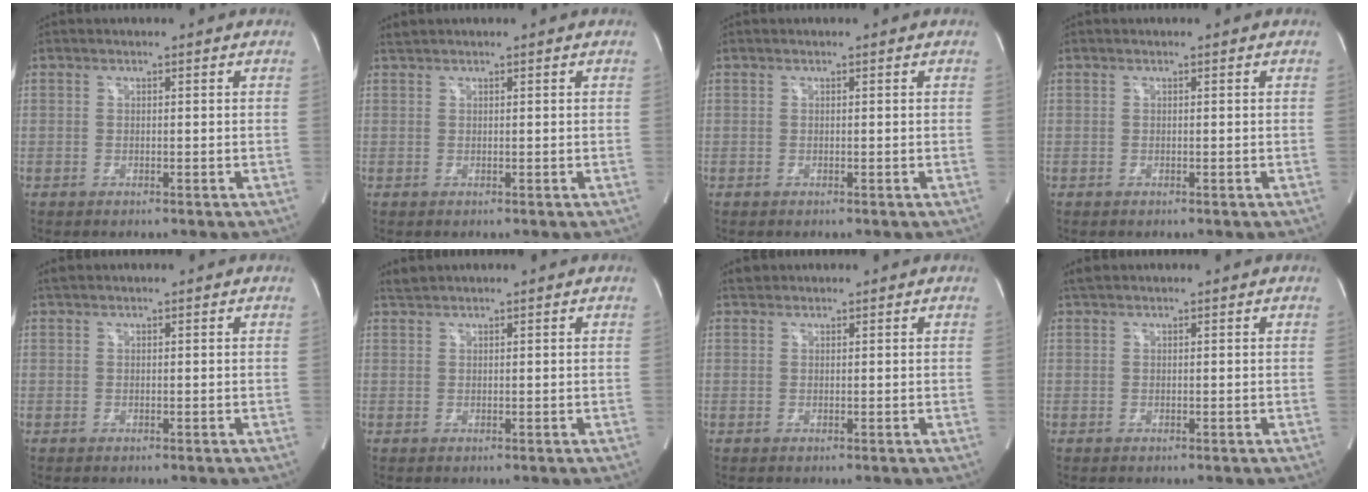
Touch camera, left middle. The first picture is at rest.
{"total": 0.8, "force": [0.7, -0.2, 0.0], "torque": [-0.010, 0.010, 0.021]}
{"total": 0.0}
{"total": 0.0}
{"total": 0.6, "force": [0.6, 0.1, 0.2], "torque": [-0.014, 0.013, 0.016]}
{"total": 1.2, "force": [1.1, -0.3, 0.0], "torque": [-0.008, 0.009, 0.030]}
{"total": 1.0, "force": [0.9, 0.4, 0.0], "torque": [-0.004, 0.010, 0.015]}
{"total": 1.1, "force": [1.0, 0.2, 0.4], "torque": [-0.017, 0.015, 0.023]}